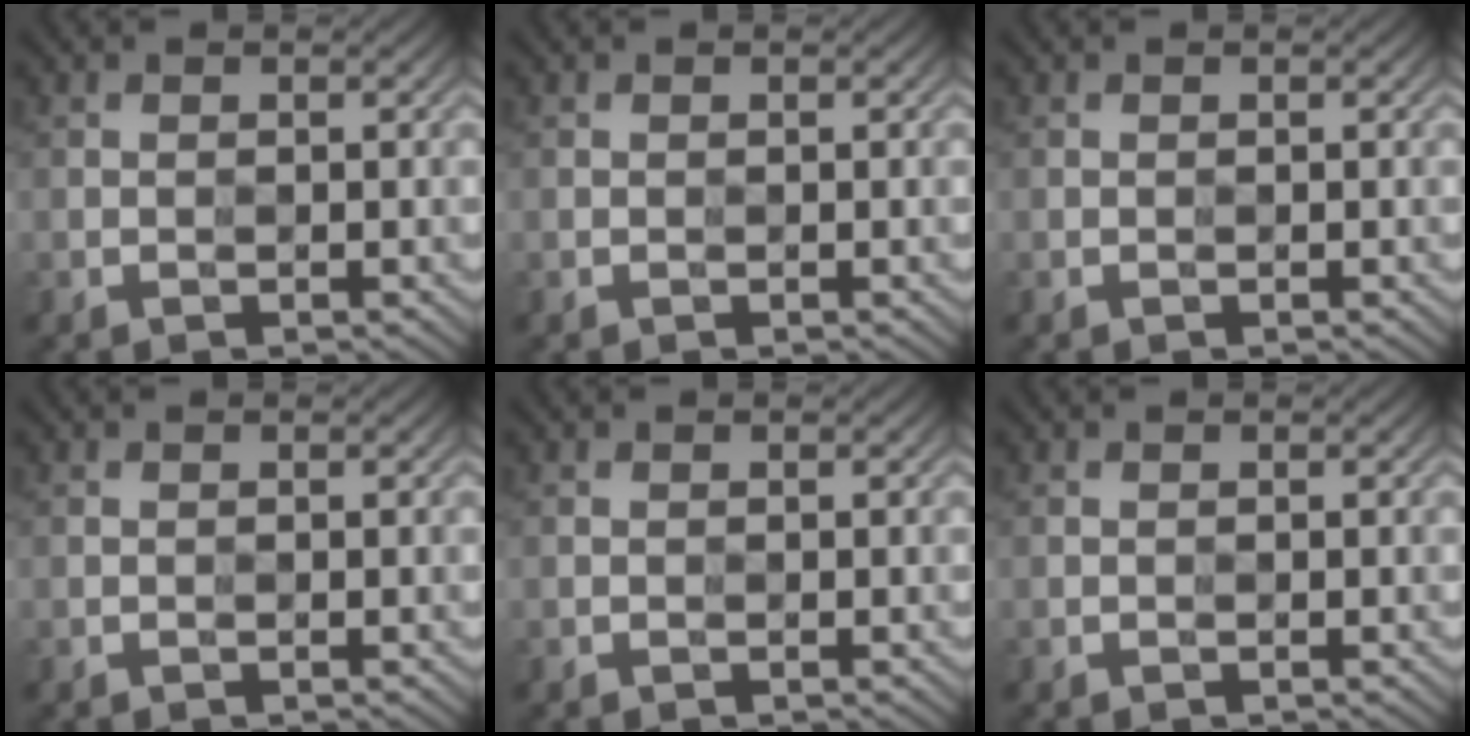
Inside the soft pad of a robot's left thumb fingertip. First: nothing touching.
{"total": 0.0}
{"total": 0.0}
{"total": 0.0}
{"total": 0.0}
{"total": 0.0}